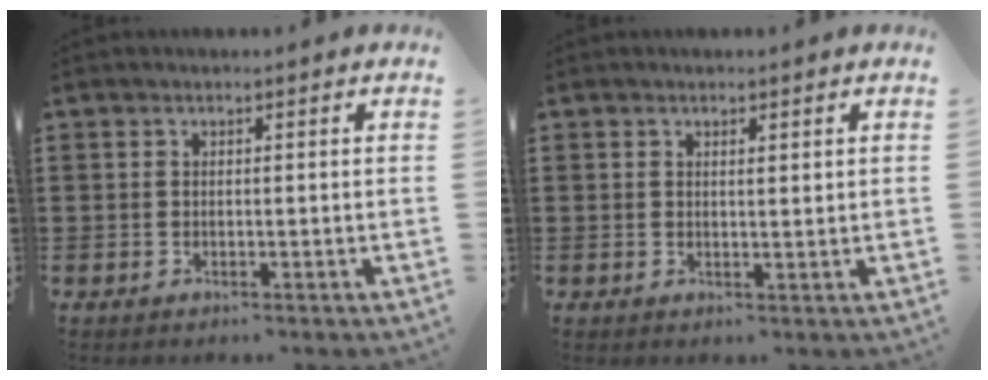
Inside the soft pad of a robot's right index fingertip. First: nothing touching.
{"total": 0.7, "force": [0.5, -0.2, 0.4], "torque": [-0.008, -0.002, 0.009]}